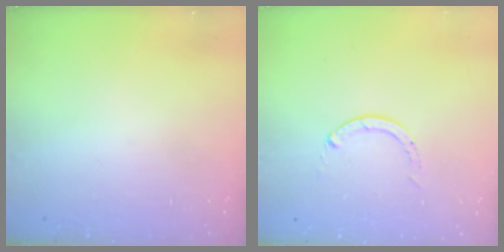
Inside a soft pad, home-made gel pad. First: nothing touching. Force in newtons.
{"total": 0.0}